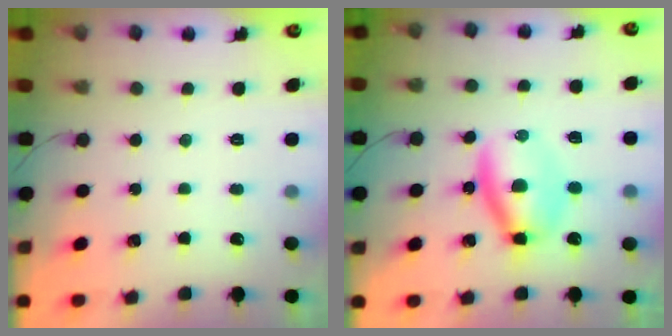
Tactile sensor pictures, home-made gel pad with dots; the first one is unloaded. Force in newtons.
{"total": 7.3, "press": 7.2, "slide": 1.2}